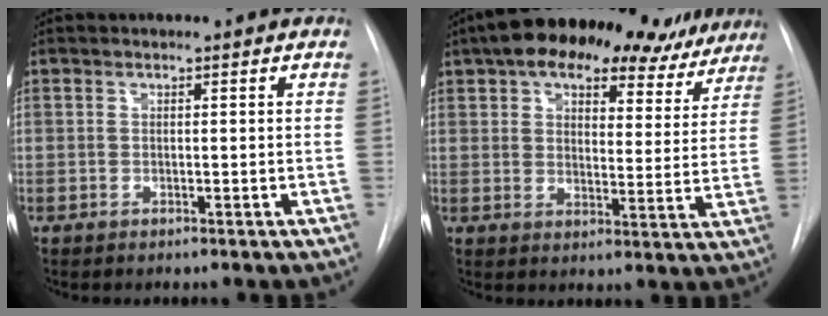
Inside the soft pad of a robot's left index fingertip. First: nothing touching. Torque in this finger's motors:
{"motor_torque": [0.93, -1.21, 0.93, 0.21]}